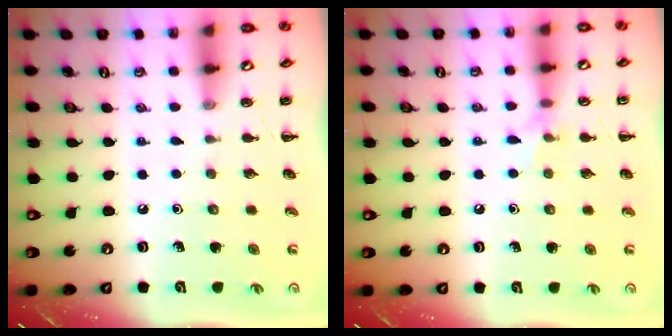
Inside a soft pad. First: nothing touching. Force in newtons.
{"total": 5.5, "press": 5.2, "slide": 1.5}